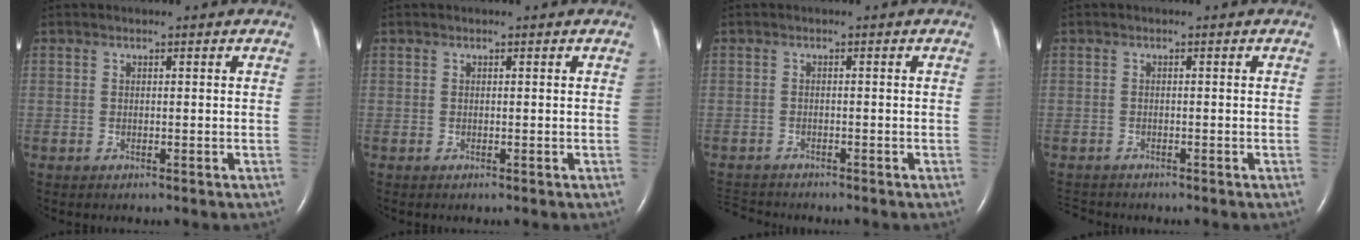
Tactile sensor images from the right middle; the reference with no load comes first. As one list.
[{"total": 0.0}, {"total": 3.6, "force": [-3.5, 0.7, 0.3], "torque": [-0.005, -0.014, -0.060]}, {"total": 2.4, "force": [-2.3, 0.6, 0.2], "torque": [-0.004, -0.010, -0.039]}]